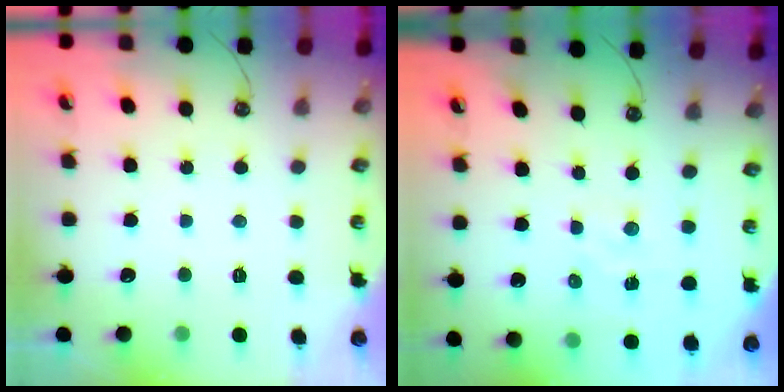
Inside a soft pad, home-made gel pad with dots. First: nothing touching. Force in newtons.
{"total": 1.8, "press": 1.8, "slide": 0.3}